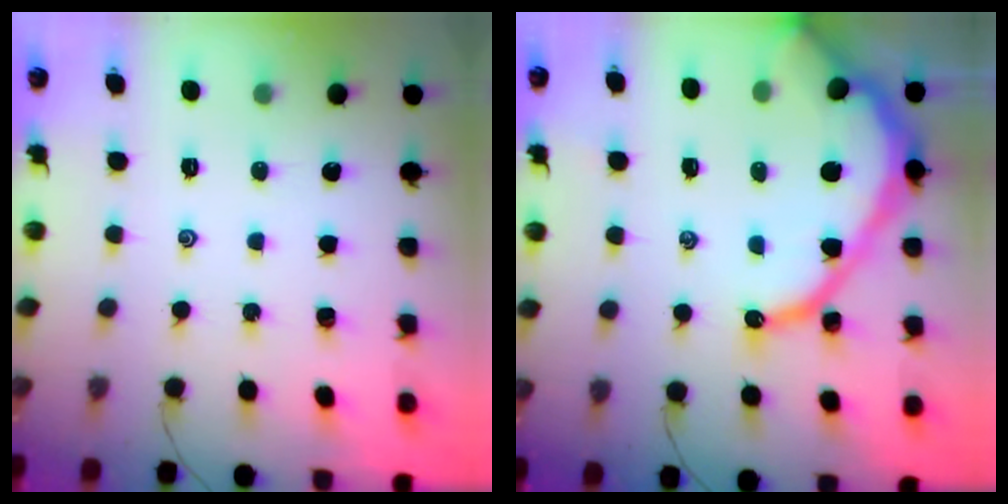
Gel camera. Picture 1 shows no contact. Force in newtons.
{"total": 16.2, "press": 16.2, "slide": 1.5}